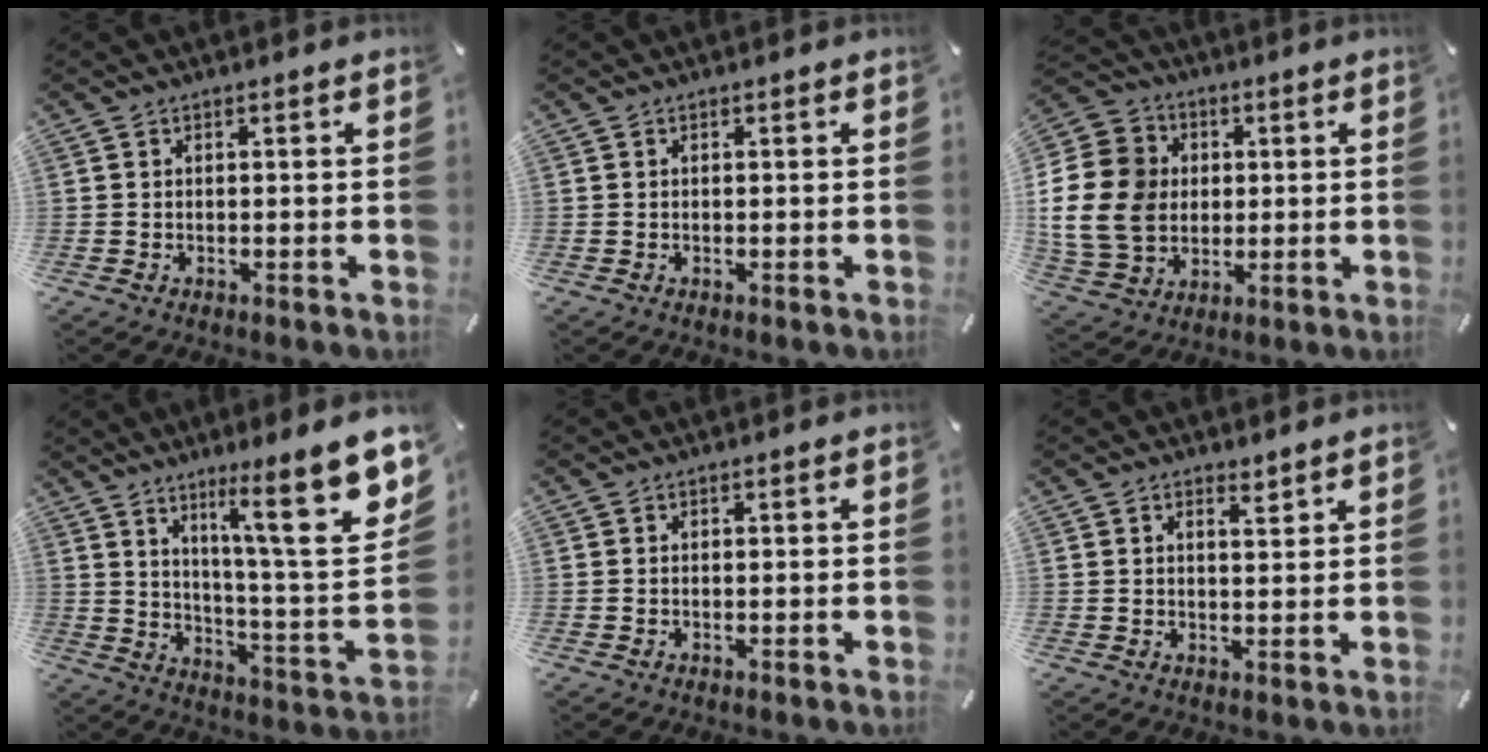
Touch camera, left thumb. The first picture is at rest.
{"total": 0.0}
{"total": 16.7, "force": [0.3, 14.5, 8.2], "torque": [-0.177, 0.008, 0.003]}
{"total": 18.3, "force": [10.7, 1.9, 14.7], "torque": [-0.223, -0.086, 0.153]}
{"total": 0.0}
{"total": 2.2, "force": [1.9, 0.7, 1.0], "torque": [-0.006, -0.010, 0.031]}